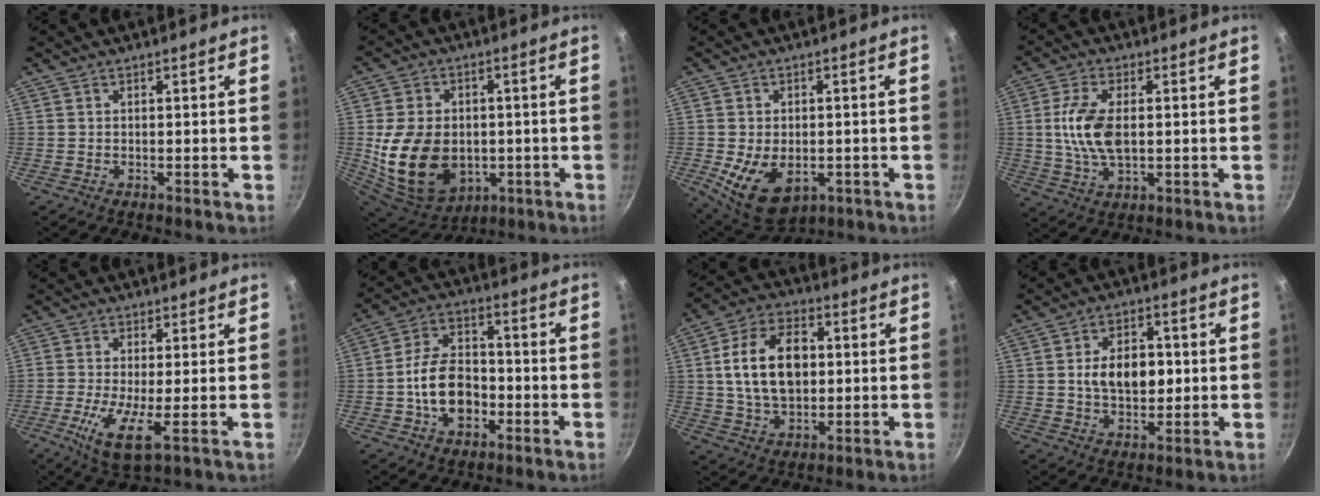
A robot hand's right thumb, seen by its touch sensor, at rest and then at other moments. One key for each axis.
{"total": 18.4, "fx": -2.2, "fy": 13.6, "fz": 12.3, "tx": -0.220, "ty": -0.001, "tz": -0.019}
{"total": 11.6, "fx": -2.9, "fy": 7.5, "fz": 8.4, "tx": -0.124, "ty": -0.009, "tz": -0.030}
{"total": 9.9, "fx": 0.6, "fy": 5.1, "fz": 8.5, "tx": -0.170, "ty": 0.000, "tz": 0.008}
{"total": 7.6, "fx": -1.6, "fy": 1.8, "fz": 7.2, "tx": -0.152, "ty": -0.019, "tz": -0.034}
{"total": 12.3, "fx": -3.1, "fy": 8.3, "fz": 8.6, "tx": -0.128, "ty": 0.033, "tz": -0.060}
{"total": 15.3, "fx": 1.7, "fy": 10.0, "fz": 11.5, "tx": -0.177, "ty": 0.012, "tz": 0.024}
{"total": 10.5, "fx": 0.6, "fy": 6.9, "fz": 8.0, "tx": -0.102, "ty": 0.004, "tz": 0.007}